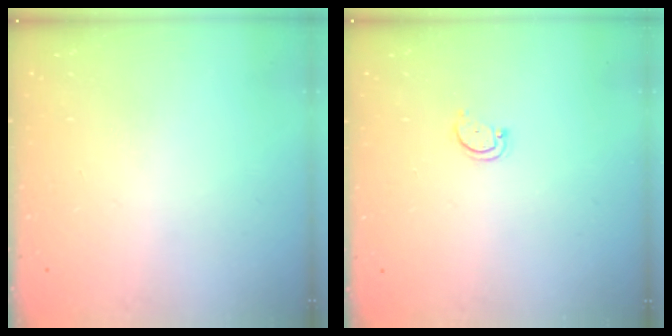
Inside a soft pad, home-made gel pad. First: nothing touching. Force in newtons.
{"total": 2.9, "press": 2.9, "slide": 0.4}